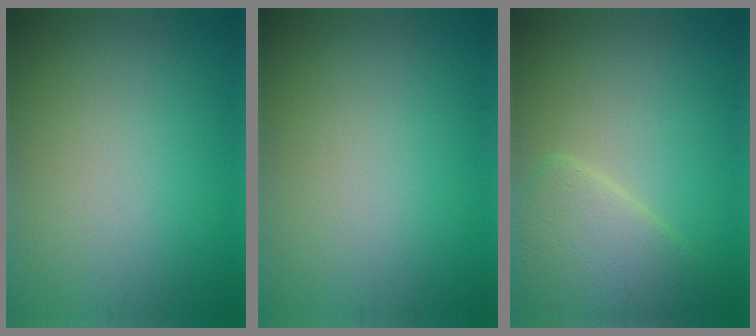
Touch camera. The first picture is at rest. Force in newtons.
{"total": 0.0}
{"total": 4.2, "press": 4.1, "slide": 0.4}